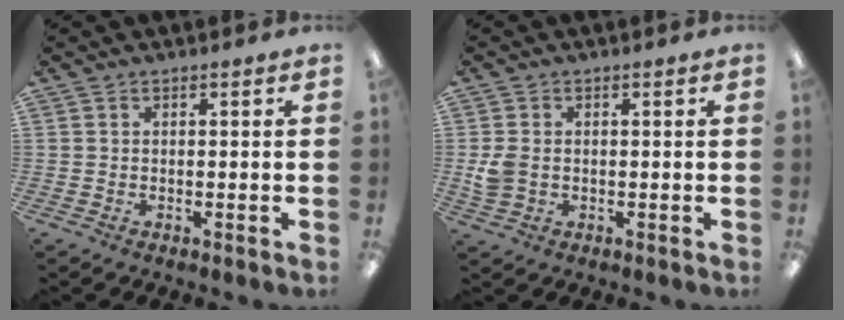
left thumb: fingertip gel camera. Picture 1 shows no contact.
{"total": 3.9, "force": [-0.1, 3.1, 2.4], "torque": [-0.042, 0.002, -0.003]}